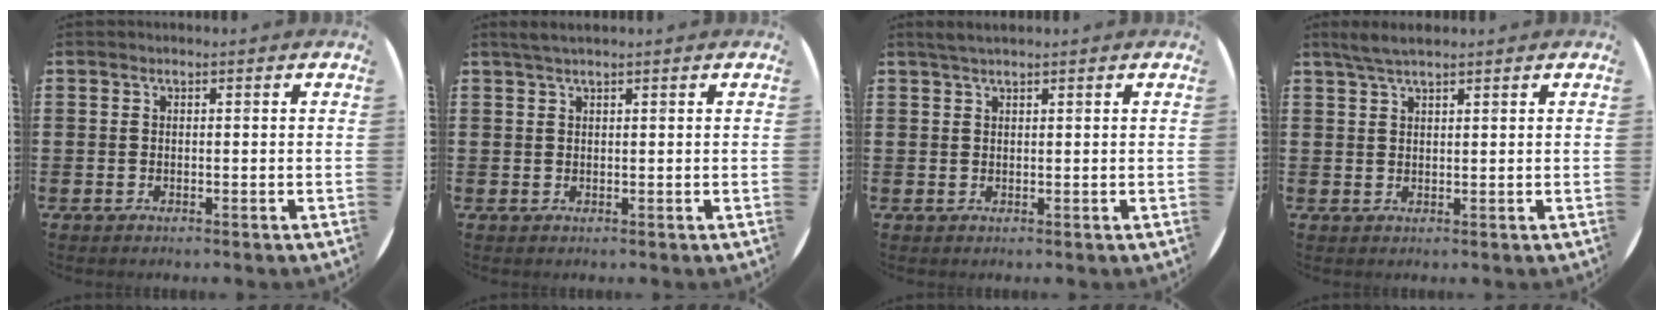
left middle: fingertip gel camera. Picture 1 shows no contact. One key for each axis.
{"total": 1.6, "fx": 1.4, "fy": 0.2, "fz": 0.7, "tx": -0.014, "ty": 0.003, "tz": 0.026}
{"total": 1.4, "fx": 1.2, "fy": 0.0, "fz": 0.7, "tx": -0.014, "ty": 0.003, "tz": 0.022}
{"total": 2.8, "fx": 2.3, "fy": 0.4, "fz": 1.6, "tx": -0.034, "ty": 0.005, "tz": 0.041}